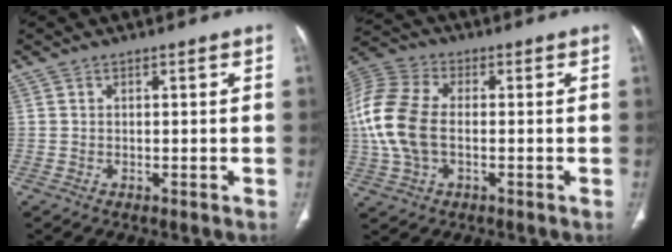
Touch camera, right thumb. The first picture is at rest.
{"total": 13.8, "force": [-0.7, 8.4, 10.9], "torque": [-0.253, 0.018, -0.014]}